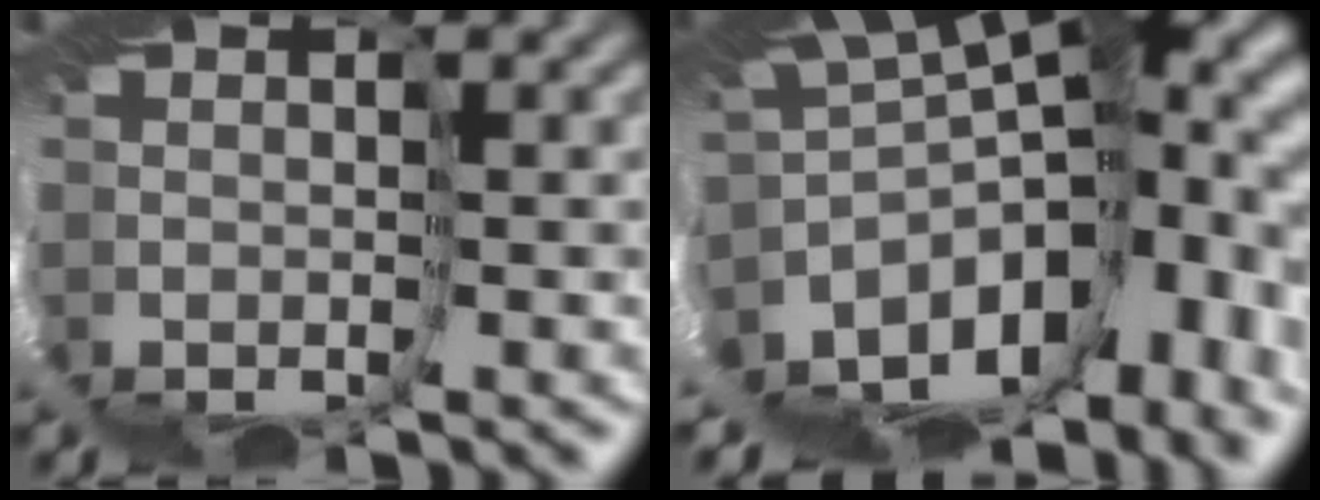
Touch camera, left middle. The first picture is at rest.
{"total": 9.1, "force": [-4.8, 3.7, 6.7], "torque": [-0.093, 0.011, -0.049]}